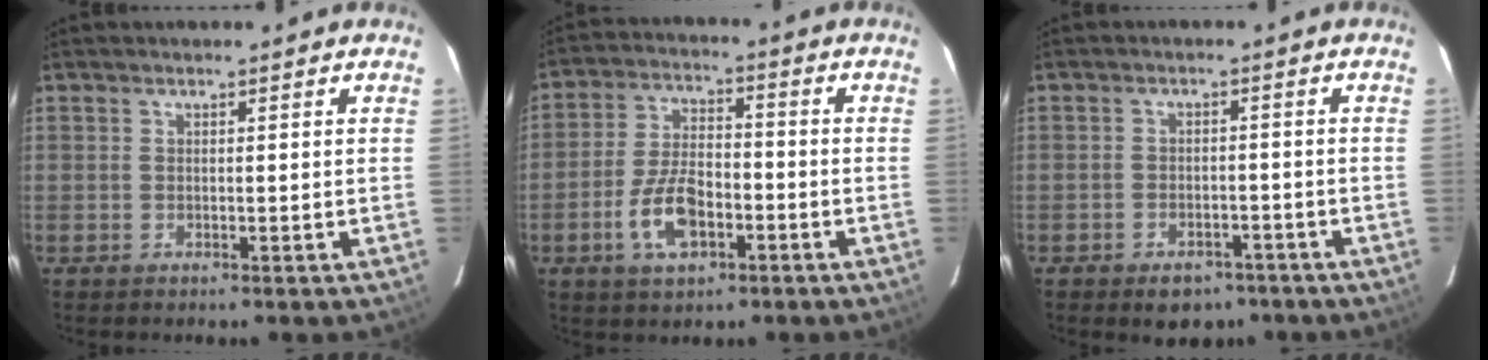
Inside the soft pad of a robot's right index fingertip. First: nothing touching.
{"total": 10.0, "force": [-4.1, 5.0, 7.6], "torque": [-0.159, 0.005, -0.069]}
{"total": 6.7, "force": [-4.7, 4.1, 2.5], "torque": [-0.052, 0.009, -0.053]}